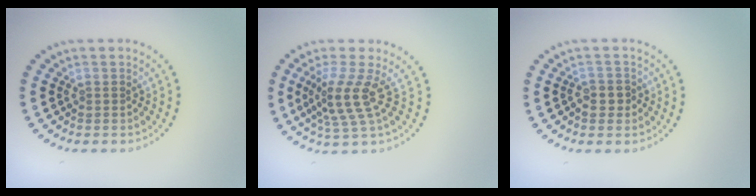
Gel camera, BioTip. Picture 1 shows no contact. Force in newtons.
{"total": 3.7, "press": 2.6, "slide": 2.5}
{"total": 1.2, "press": 1.1, "slide": 0.3}